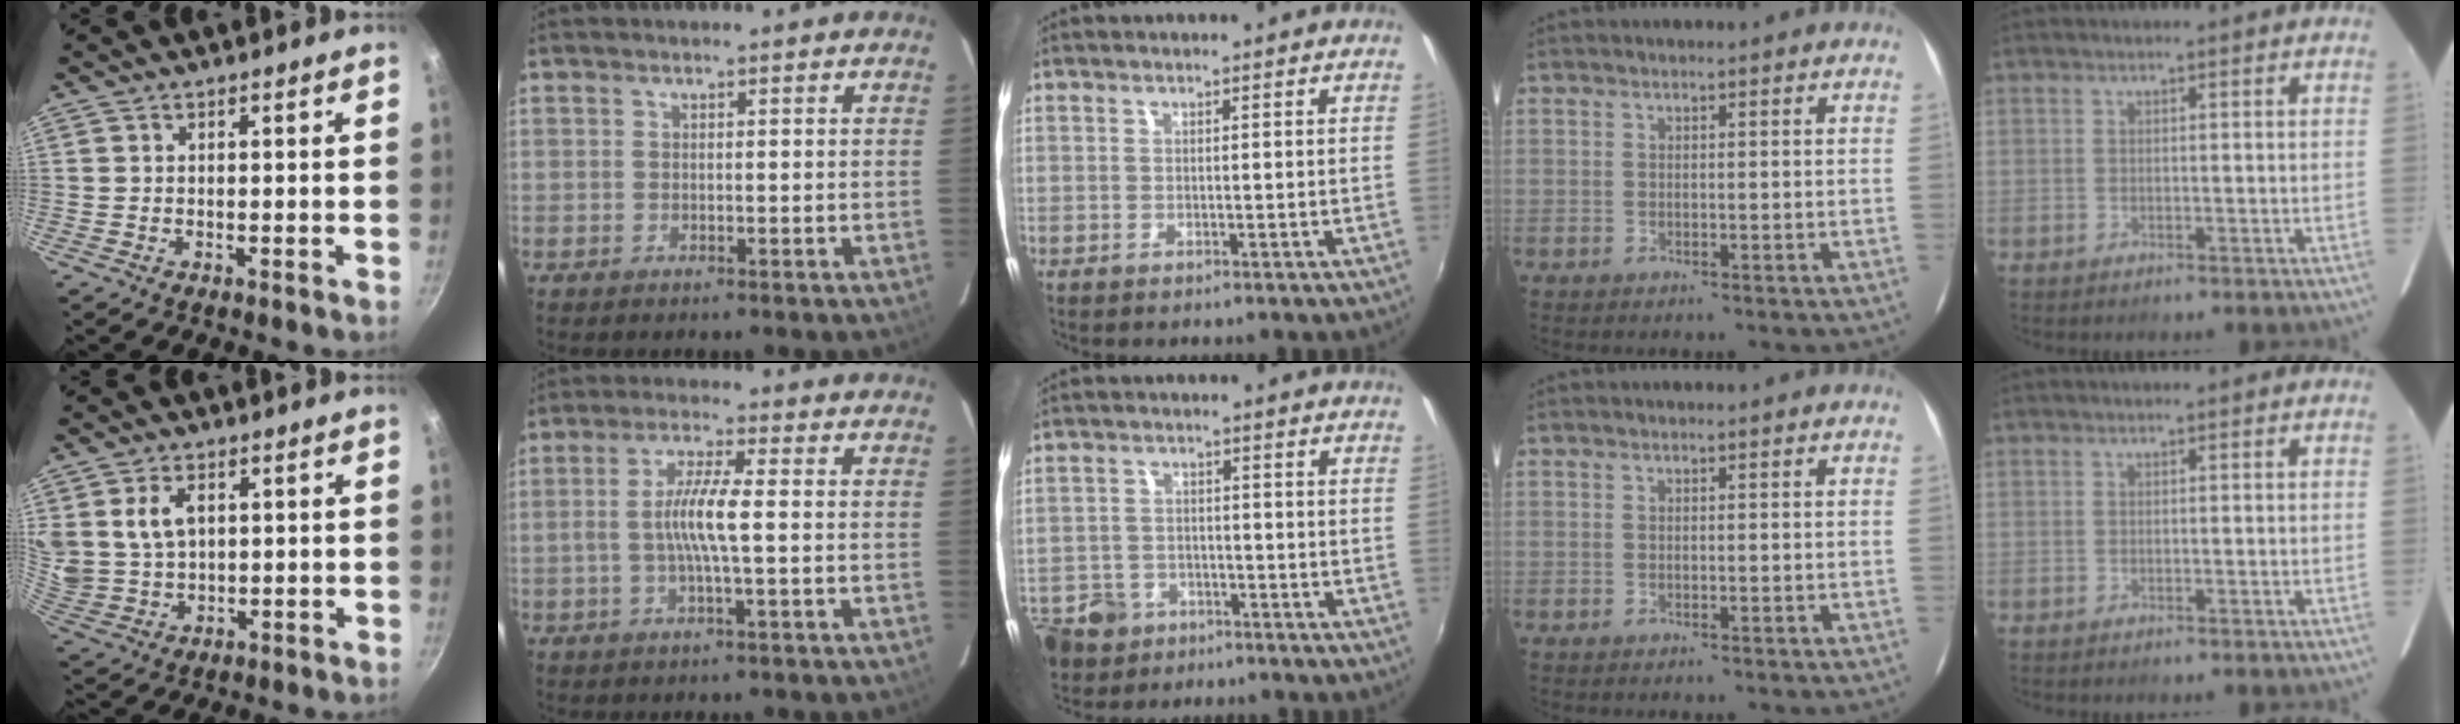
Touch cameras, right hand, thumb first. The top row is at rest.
{"thumb": {"total": 8.5, "force": [2.8, 5.9, 5.4], "torque": [-0.090, -0.013, 0.063]}, "index": {"total": 7.0, "force": [-0.7, 0.3, 6.9], "torque": [-0.134, 0.001, -0.015]}, "middle": {"total": 10.1, "force": [-5.7, 7.6, 3.4], "torque": [-0.112, 0.006, -0.090]}}